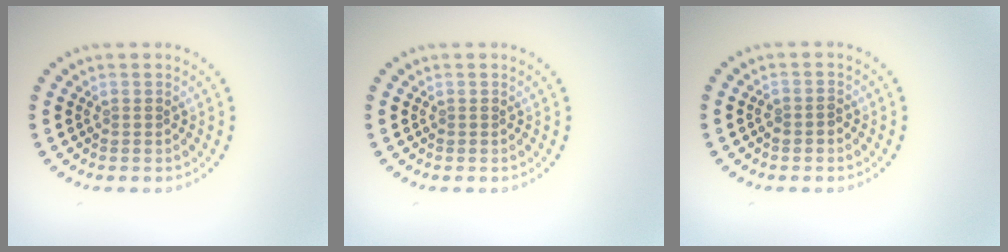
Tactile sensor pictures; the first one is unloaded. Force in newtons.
{"total": 0.0}
{"total": 0.9, "press": 0.8, "slide": 0.4}